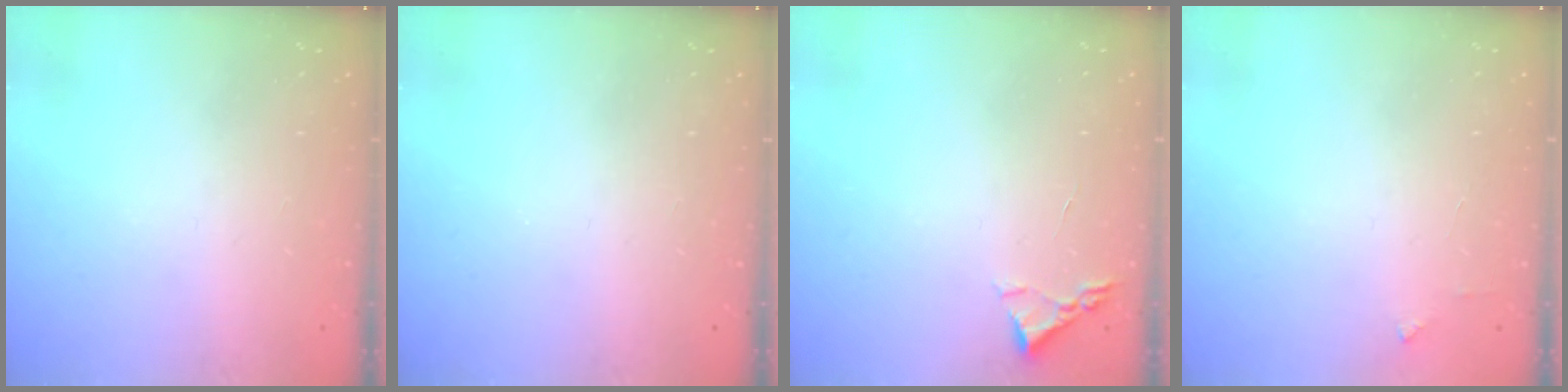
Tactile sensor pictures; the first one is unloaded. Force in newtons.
{"total": 0.0}
{"total": 2.4, "press": 2.3, "slide": 0.3}
{"total": 2.6, "press": 2.6, "slide": 0.2}